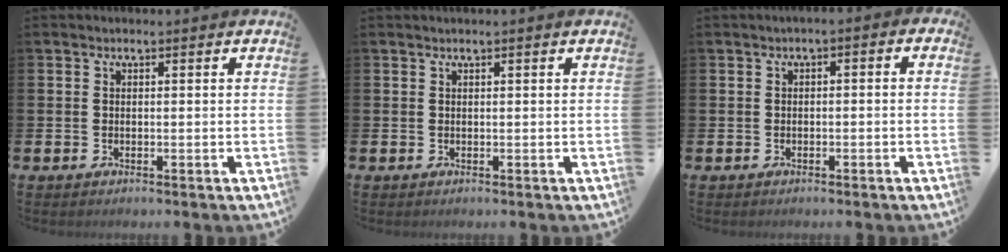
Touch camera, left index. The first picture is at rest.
{"total": 0.0}
{"total": 1.5, "force": [-1.3, 0.5, 0.5], "torque": [-0.017, 0.006, -0.030]}